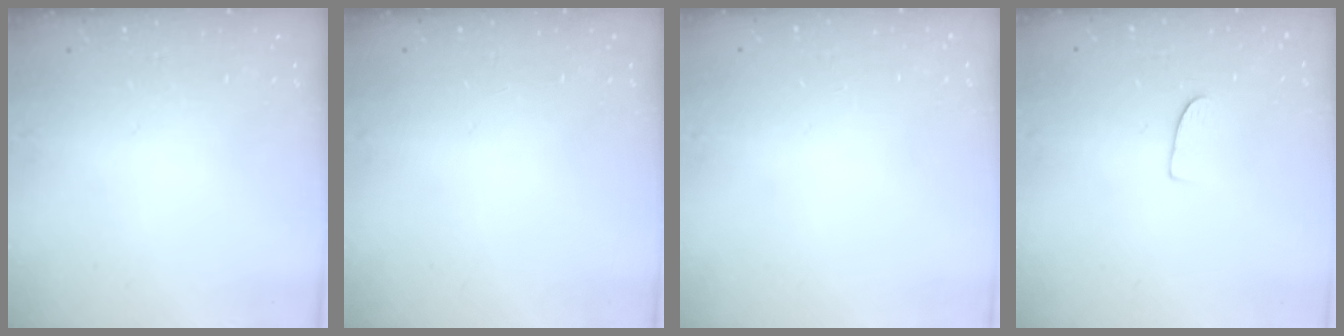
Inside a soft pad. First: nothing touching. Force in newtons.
{"total": 0.0}
{"total": 0.0}
{"total": 5.4, "press": 5.4, "slide": 0.3}